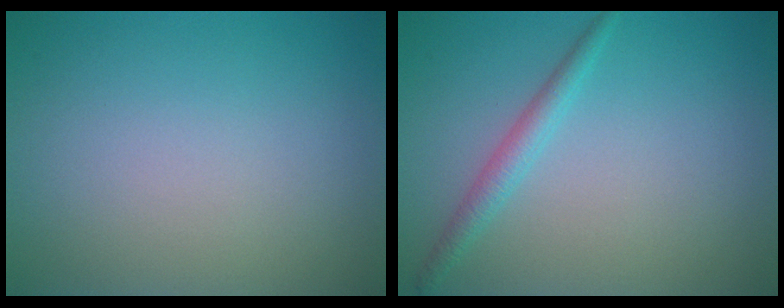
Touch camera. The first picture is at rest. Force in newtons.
{"total": 1.9, "press": 1.9, "slide": 0.1}